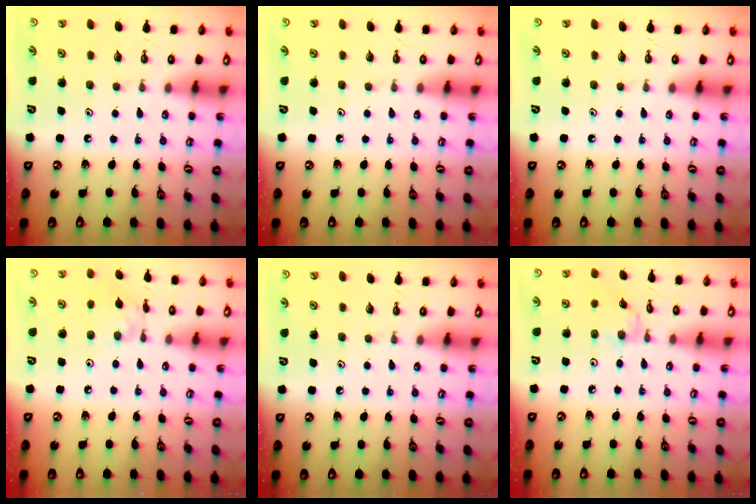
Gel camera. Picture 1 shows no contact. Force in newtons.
{"total": 0.0}
{"total": 0.0}
{"total": 3.6, "press": 3.6, "slide": 0.4}
{"total": 0.0}
{"total": 0.9, "press": 0.8, "slide": 0.2}